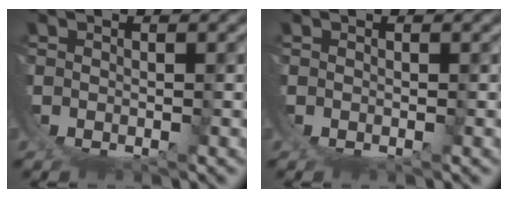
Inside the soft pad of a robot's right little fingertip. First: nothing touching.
{"total": 0.0}